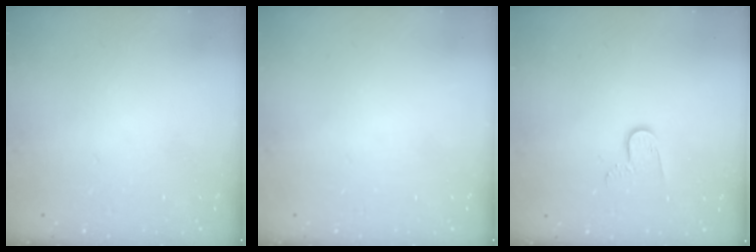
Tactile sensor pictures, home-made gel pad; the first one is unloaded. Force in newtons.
{"total": 0.0}
{"total": 6.1, "press": 6.1, "slide": 0.6}